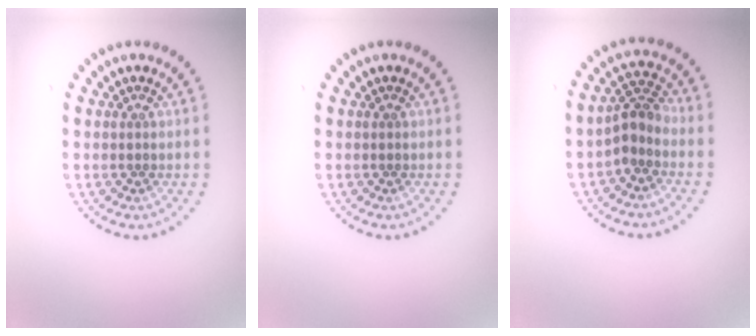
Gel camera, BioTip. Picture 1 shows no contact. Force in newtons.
{"total": 0.0}
{"total": 2.6, "press": 2.1, "slide": 1.6}